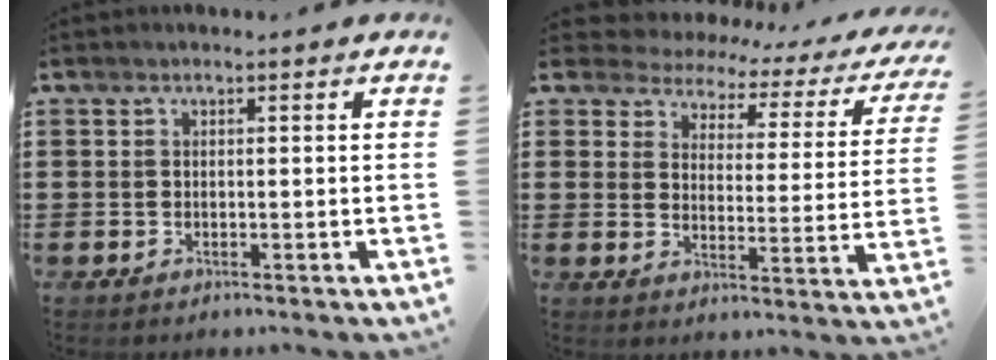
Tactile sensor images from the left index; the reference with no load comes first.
{"total": 3.5, "force": [3.2, 1.4, 0.4], "torque": [-0.036, -0.023, 0.049]}